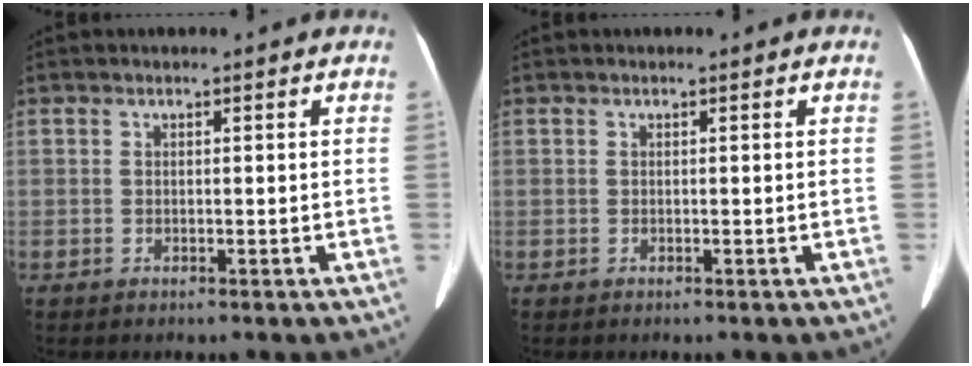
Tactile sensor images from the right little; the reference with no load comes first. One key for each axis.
{"total": 0.0}